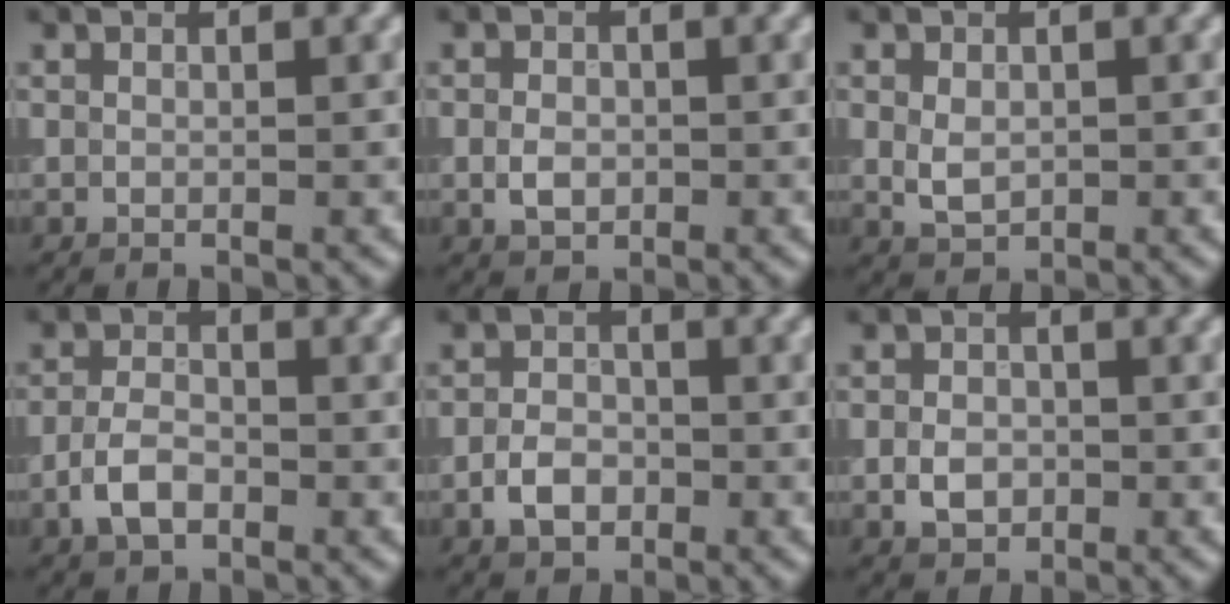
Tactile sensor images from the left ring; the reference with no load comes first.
{"total": 2.1, "force": [-0.4, 1.5, 1.4], "torque": [-0.026, -0.001, -0.010]}
{"total": 2.3, "force": [0.0, 1.7, 1.5], "torque": [-0.030, -0.002, 0.002]}
{"total": 3.2, "force": [-1.5, 1.8, 2.2], "torque": [-0.041, 0.004, -0.035]}
{"total": 3.0, "force": [-1.3, 2.0, 1.8], "torque": [-0.028, 0.004, -0.029]}
{"total": 2.5, "force": [-0.7, 1.9, 1.5], "torque": [-0.024, -0.001, -0.017]}